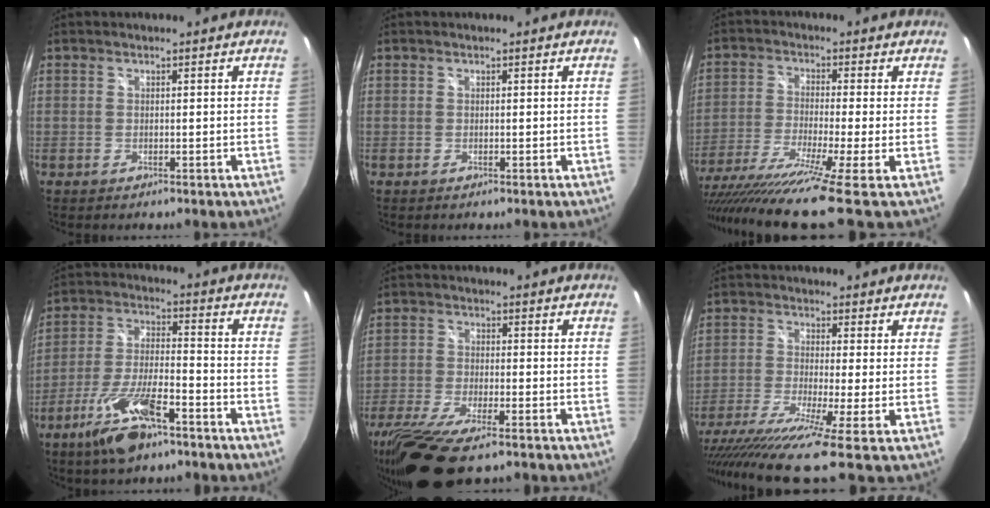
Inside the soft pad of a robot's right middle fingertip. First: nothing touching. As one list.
[{"total": 0.0}, {"total": 15.9, "force": [-11.9, -1.8, 10.4], "torque": [-0.204, -0.075, -0.203]}, {"total": 12.9, "force": [-8.3, 3.9, 9.1], "torque": [-0.192, -0.014, -0.152]}, {"total": 16.0, "force": [-11.7, 4.0, 10.2], "torque": [-0.226, -0.055, -0.212]}, {"total": 13.1, "force": [-9.5, -1.5, 8.9], "torque": [-0.181, -0.064, -0.169]}]